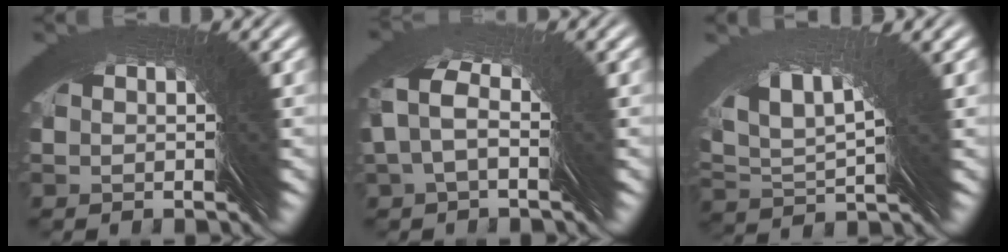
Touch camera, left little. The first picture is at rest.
{"total": 1.9, "force": [1.8, -0.4, -0.2], "torque": [-0.015, 0.031, 0.022]}
{"total": 5.1, "force": [4.4, -2.3, 1.2], "torque": [-0.017, 0.041, 0.062]}